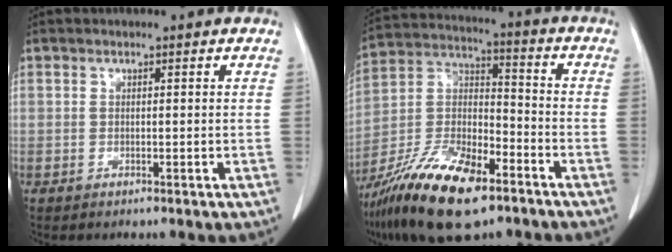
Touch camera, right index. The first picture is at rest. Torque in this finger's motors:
{"motor_torque": [1.28, -0.86, 0.80, 0.21]}